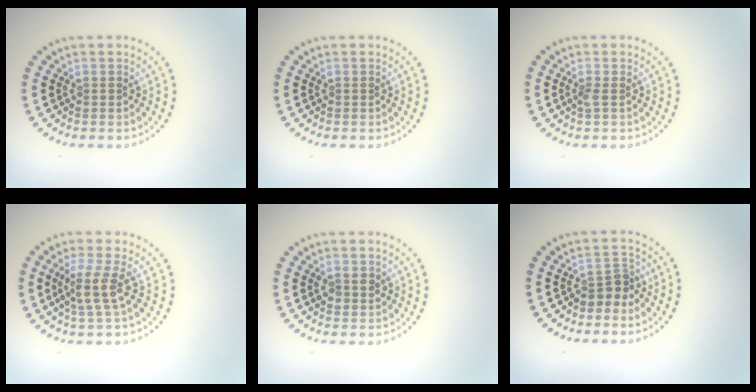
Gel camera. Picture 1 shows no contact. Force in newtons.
{"total": 0.0}
{"total": 0.7, "press": 0.6, "slide": 0.3}
{"total": 3.0, "press": 2.4, "slide": 1.8}
{"total": 1.6, "press": 1.5, "slide": 0.4}
{"total": 2.2, "press": 1.7, "slide": 1.4}